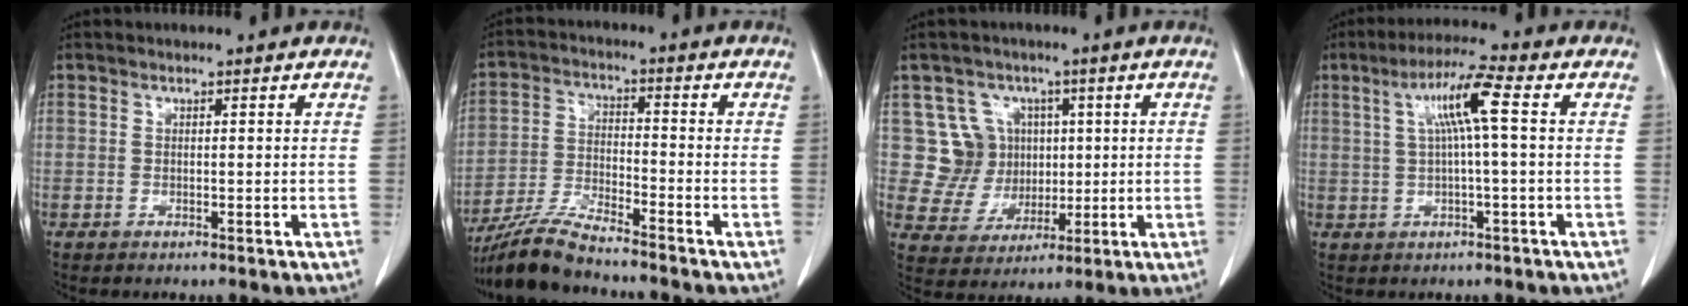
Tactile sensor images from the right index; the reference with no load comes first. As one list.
[{"total": 8.6, "force": [-7.8, 0.4, 3.7], "torque": [-0.074, -0.019, -0.150]}, {"total": 8.1, "force": [2.3, 7.7, 0.6], "torque": [-0.004, 0.027, 0.053]}, {"total": 7.4, "force": [1.7, -0.2, 7.1], "torque": [-0.130, 0.020, 0.033]}]